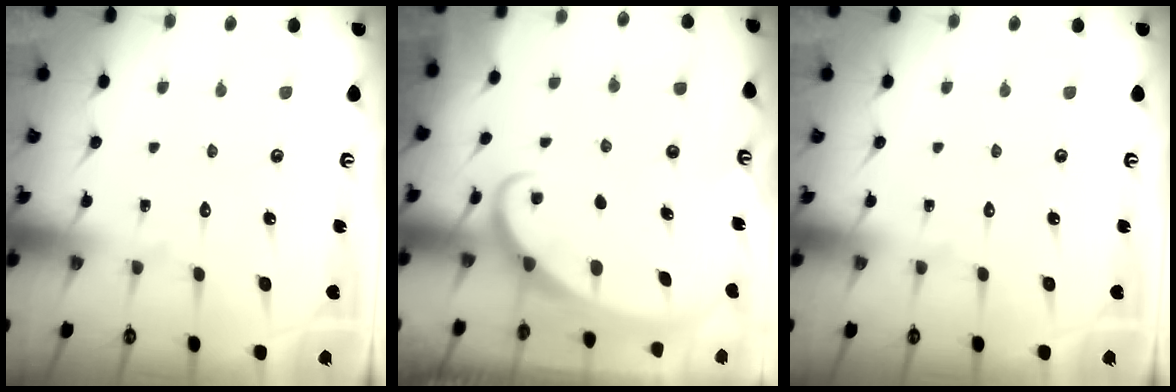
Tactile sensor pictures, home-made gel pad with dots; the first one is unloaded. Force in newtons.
{"total": 2.2, "press": 2.2, "slide": 0.1}
{"total": 0.0}